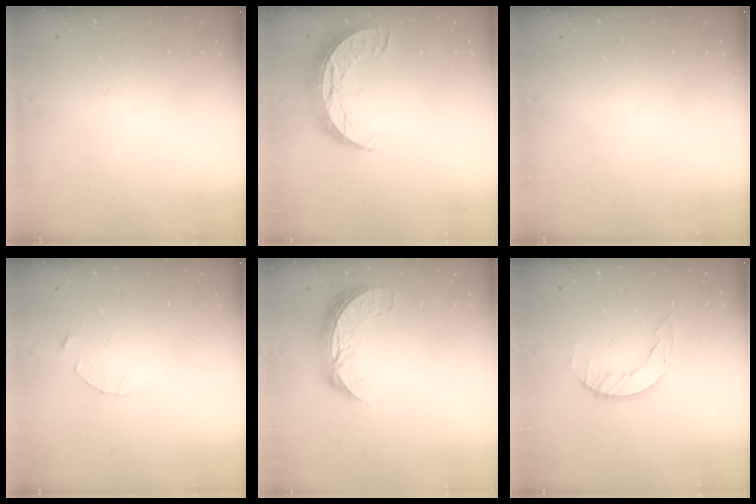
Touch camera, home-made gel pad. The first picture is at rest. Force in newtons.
{"total": 10.3, "press": 10.3, "slide": 0.9}
{"total": 0.0}
{"total": 2.5, "press": 2.4, "slide": 0.3}
{"total": 8.6, "press": 8.6, "slide": 0.6}
{"total": 5.2, "press": 5.2, "slide": 0.5}